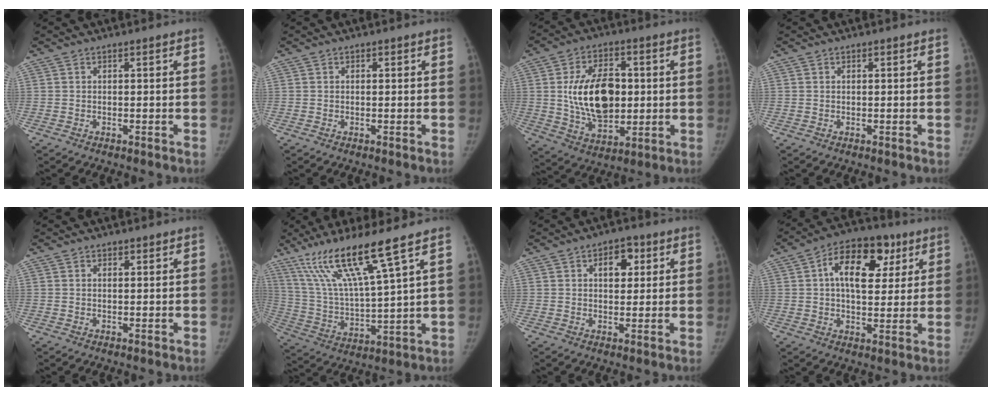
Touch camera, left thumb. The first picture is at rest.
{"total": 0.0}
{"total": 16.1, "force": [1.2, 10.1, 12.6], "torque": [-0.176, -0.004, 0.028]}
{"total": 0.0}
{"total": 0.8, "force": [0.4, 0.6, 0.4], "torque": [-0.004, -0.001, 0.005]}
{"total": 16.5, "force": [10.5, 0.5, 12.7], "torque": [-0.242, -0.047, 0.205]}
{"total": 5.6, "force": [1.9, 3.7, 3.8], "torque": [-0.022, -0.002, 0.023]}
{"total": 14.4, "force": [4.7, 8.7, 10.5], "torque": [-0.128, 0.007, 0.068]}